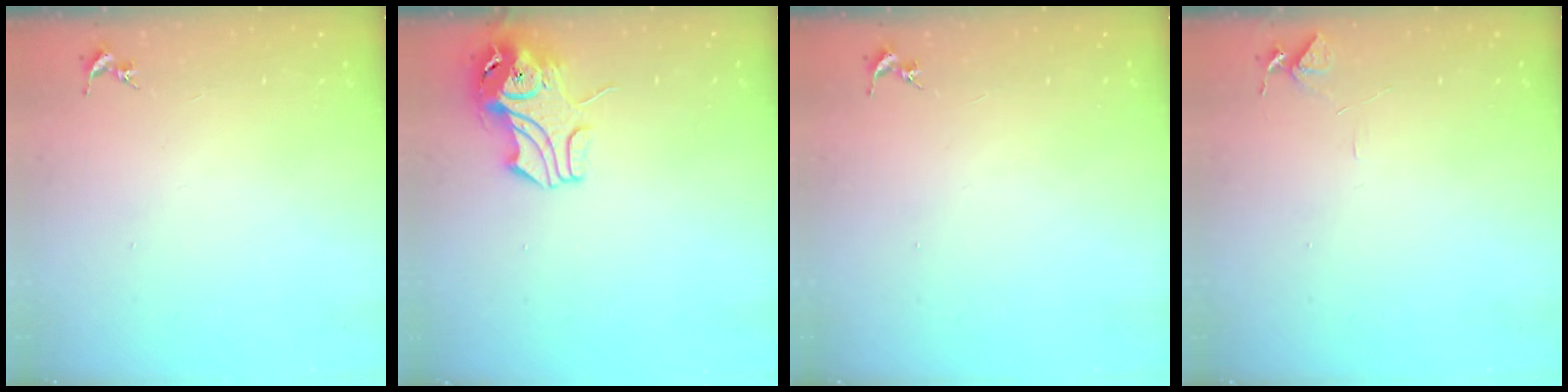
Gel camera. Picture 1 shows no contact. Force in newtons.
{"total": 9.1, "press": 9.0, "slide": 1.4}
{"total": 0.0}
{"total": 6.0, "press": 5.9, "slide": 0.6}